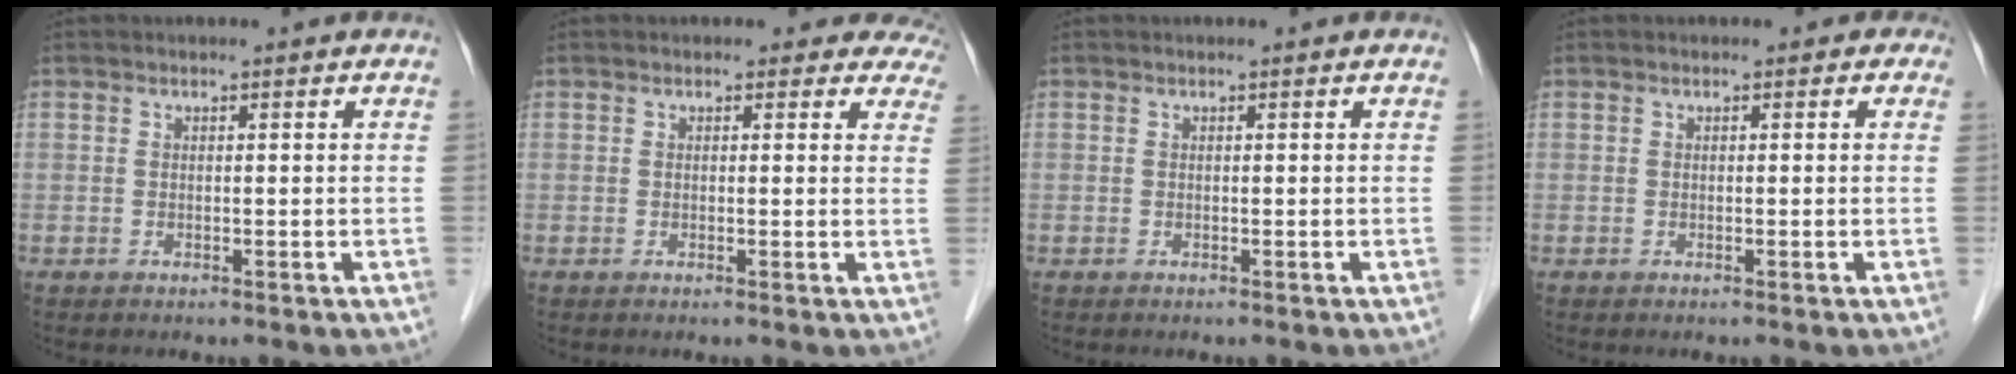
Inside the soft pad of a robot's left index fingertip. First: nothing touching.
{"total": 5.3, "force": [4.6, 2.6, 0.1], "torque": [0.040, -0.014, 0.014]}
{"total": 0.0}
{"total": 0.5, "force": [-0.1, 0.5, 0.2], "torque": [0.009, -0.001, -0.013]}